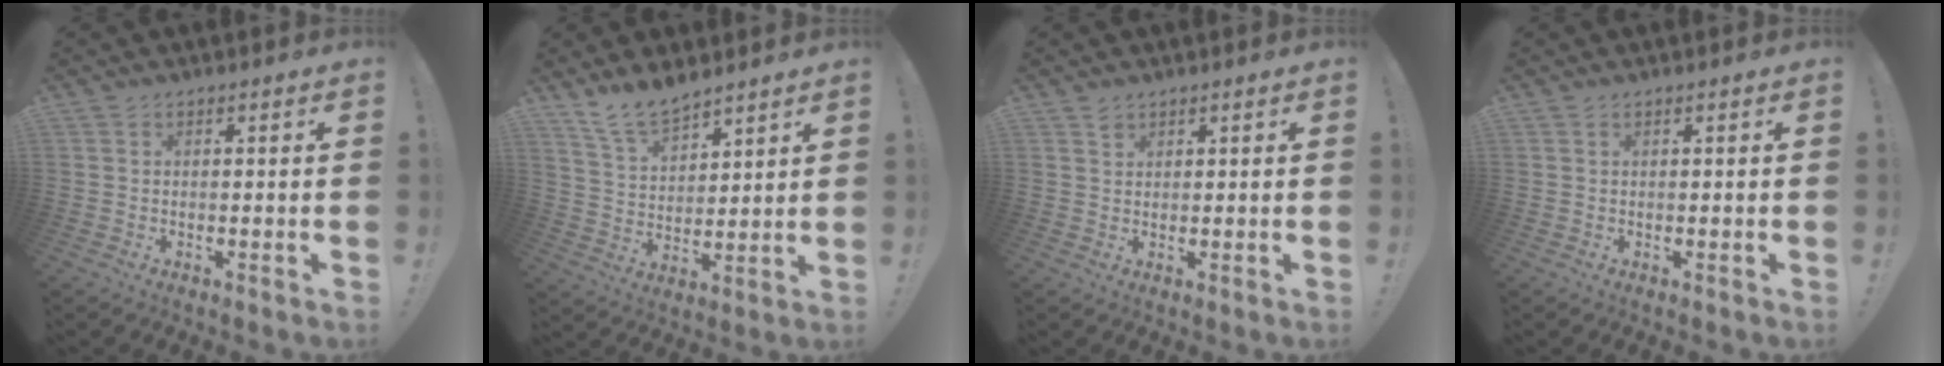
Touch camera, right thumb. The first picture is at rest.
{"total": 10.2, "force": [9.0, 3.7, 3.3], "torque": [-0.078, -0.056, 0.177]}
{"total": 1.1, "force": [0.9, 0.6, 0.2], "torque": [0.004, -0.005, 0.016]}
{"total": 0.0}